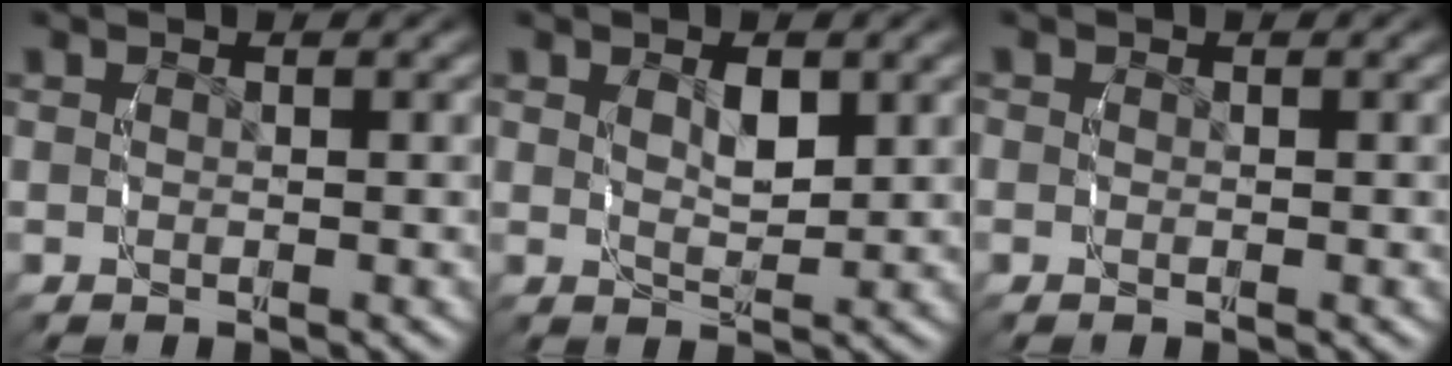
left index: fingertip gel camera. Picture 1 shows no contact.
{"total": 2.0, "force": [0.8, 0.7, 1.7], "torque": [-0.026, -0.004, 0.015]}
{"total": 1.1, "force": [-0.1, 1.0, 0.3], "torque": [-0.007, 0.002, -0.006]}